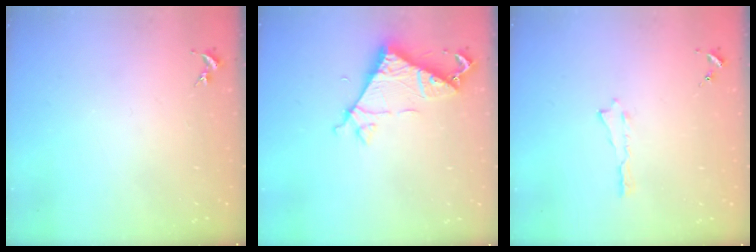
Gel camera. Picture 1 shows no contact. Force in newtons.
{"total": 7.3, "press": 7.3, "slide": 0.5}
{"total": 0.0}